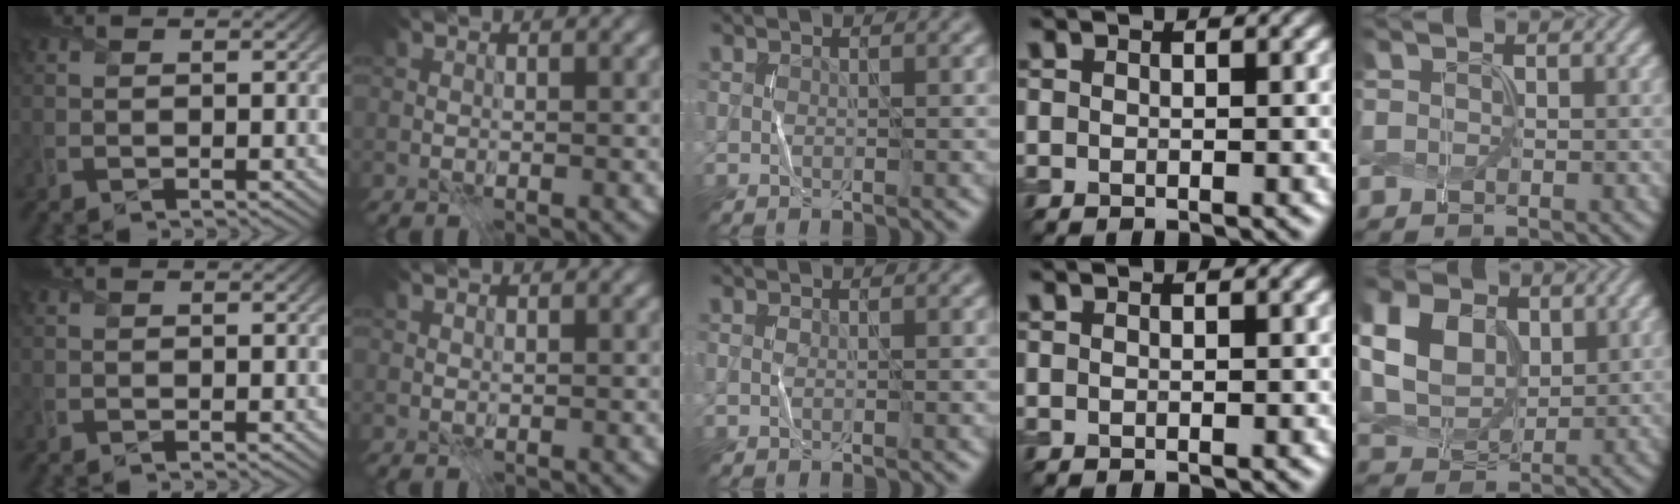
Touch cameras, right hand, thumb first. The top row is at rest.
{"little": {"total": 6.0, "force": [1.0, 4.6, 3.8], "torque": [-0.105, 0.003, 0.026]}}